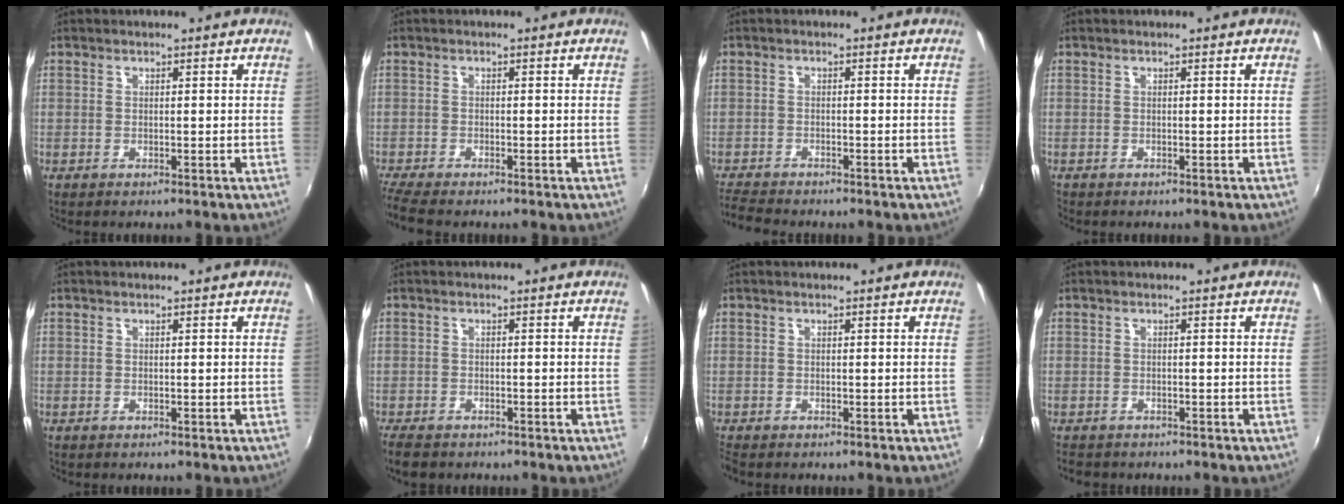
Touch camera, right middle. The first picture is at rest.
{"total": 4.6, "force": [-4.1, 0.5, 2.2], "torque": [-0.061, -0.023, -0.076]}
{"total": 4.9, "force": [-4.7, 0.5, 1.2], "torque": [-0.043, -0.023, -0.089]}
{"total": 0.0}
{"total": 0.0}
{"total": 5.2, "force": [-4.3, 2.2, 2.1], "torque": [-0.062, -0.022, -0.078]}
{"total": 1.1, "force": [-1.0, 0.4, 0.3], "torque": [-0.009, -0.007, -0.020]}
{"total": 2.9, "force": [-2.5, 1.3, 0.7], "torque": [-0.023, -0.014, -0.041]}